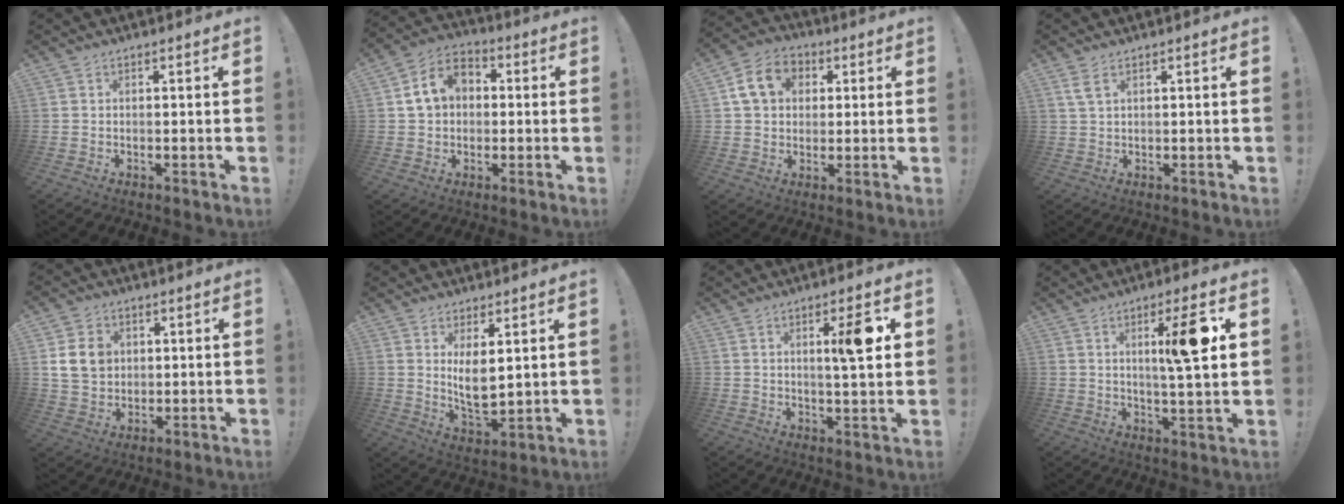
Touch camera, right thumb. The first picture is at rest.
{"total": 10.3, "force": [2.3, 8.1, 5.8], "torque": [-0.088, 0.009, 0.048]}
{"total": 12.1, "force": [3.9, 9.8, 6.0], "torque": [-0.083, -0.001, 0.079]}
{"total": 3.2, "force": [1.8, 1.2, 2.4], "torque": [-0.044, -0.004, 0.032]}
{"total": 9.4, "force": [2.4, 7.8, 4.6], "torque": [-0.080, 0.001, 0.052]}
{"total": 8.3, "force": [3.3, 3.9, 6.5], "torque": [-0.112, -0.035, 0.059]}
{"total": 9.0, "force": [2.9, 1.1, 8.4], "torque": [-0.117, -0.010, 0.033]}
{"total": 12.4, "force": [3.8, 0.8, 11.8], "torque": [-0.180, -0.010, 0.044]}